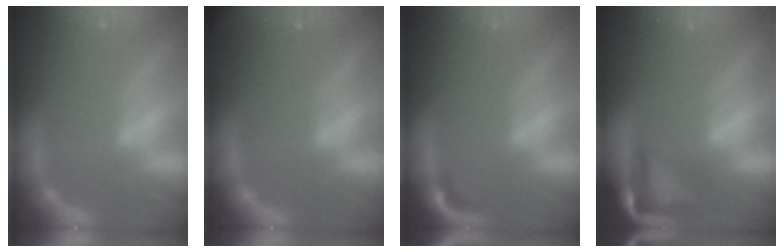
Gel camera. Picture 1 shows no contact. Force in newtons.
{"total": 4.4}
{"total": 1.4}
{"total": 5.9}